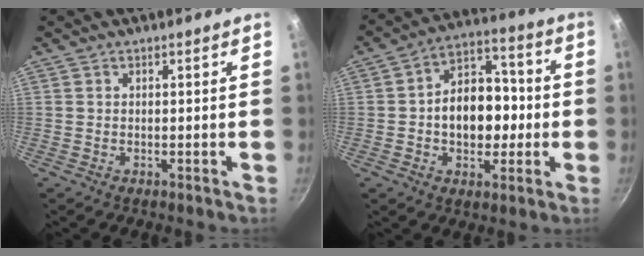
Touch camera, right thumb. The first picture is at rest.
{"total": 13.9, "force": [-0.9, 9.4, 10.2], "torque": [-0.112, 0.033, -0.018]}